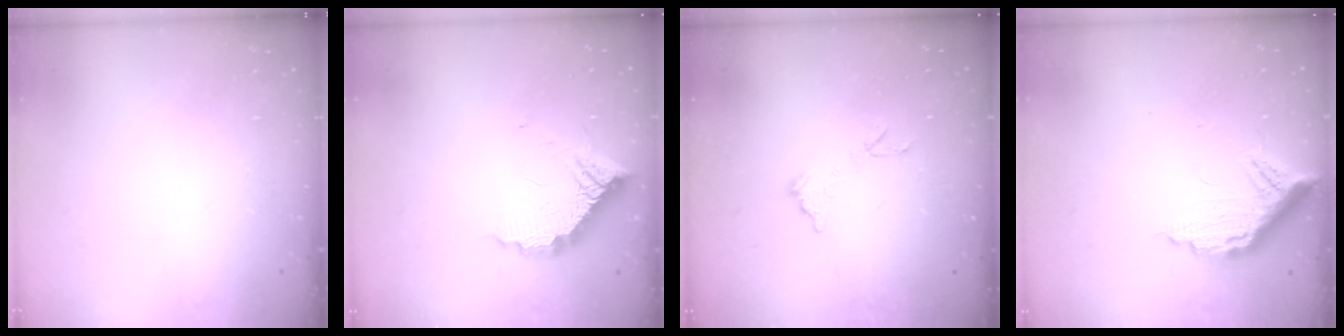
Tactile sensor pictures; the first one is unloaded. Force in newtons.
{"total": 11.9, "press": 11.8, "slide": 0.8}
{"total": 7.8, "press": 7.8, "slide": 0.5}
{"total": 11.6, "press": 11.5, "slide": 1.1}